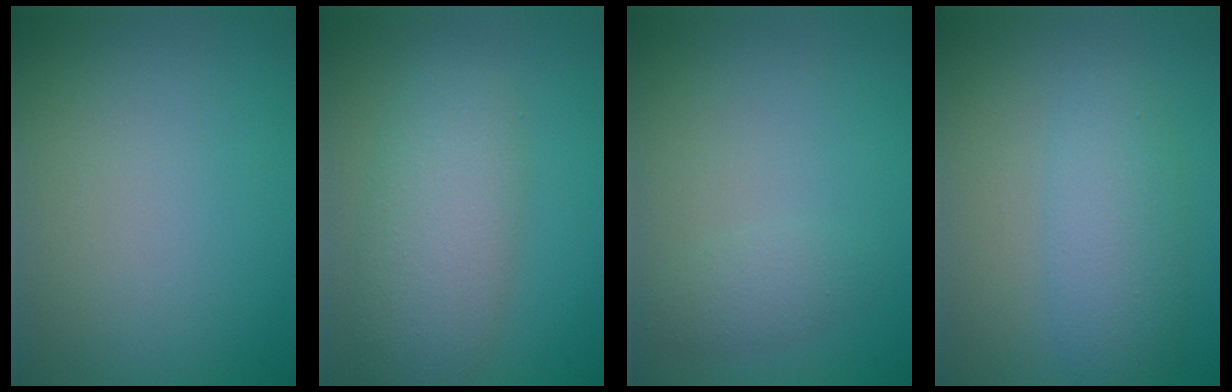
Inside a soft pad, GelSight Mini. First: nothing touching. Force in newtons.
{"total": 5.8, "press": 5.7, "slide": 0.2}
{"total": 1.5, "press": 1.5, "slide": 0.1}
{"total": 4.0, "press": 4.0, "slide": 0.3}